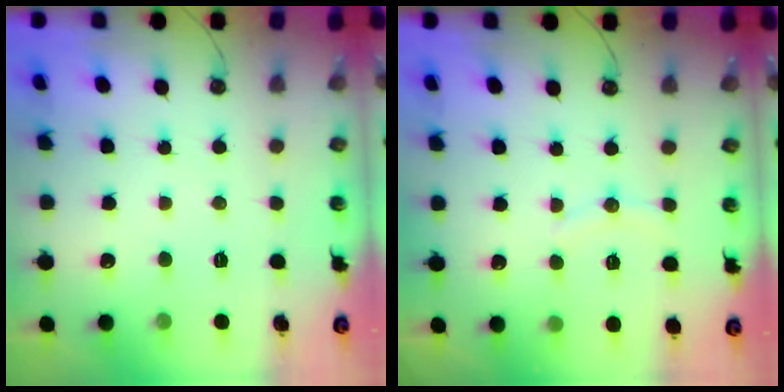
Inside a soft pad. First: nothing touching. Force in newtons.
{"total": 5.8, "press": 5.3, "slide": 2.2}